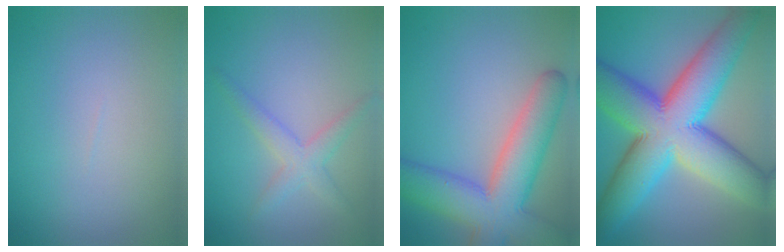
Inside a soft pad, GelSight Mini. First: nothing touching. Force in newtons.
{"total": 1.9, "press": 1.9, "slide": 0.1}
{"total": 9.5, "press": 9.5, "slide": 0.6}
{"total": 15.4, "press": 15.4, "slide": 0.1}